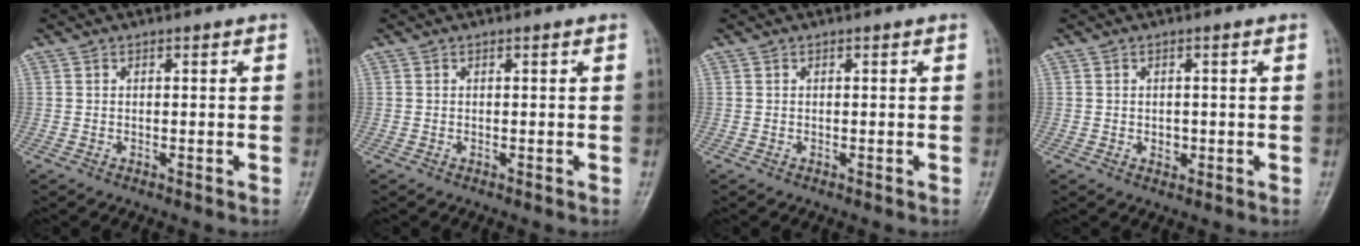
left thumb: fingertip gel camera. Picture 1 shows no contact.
{"total": 0.0}
{"total": 0.0}
{"total": 1.7, "force": [-0.2, 1.3, 1.1], "torque": [-0.008, 0.001, 0.000]}